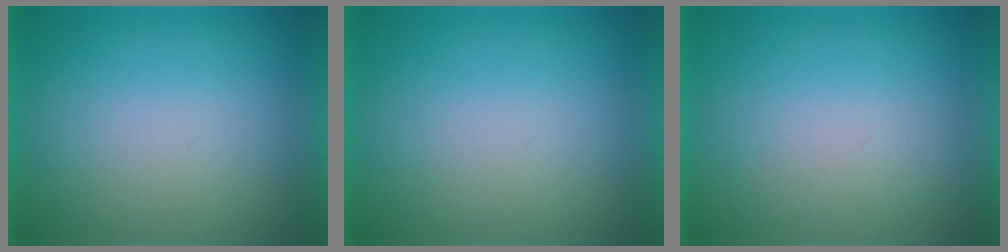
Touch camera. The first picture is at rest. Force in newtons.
{"total": 0.0}
{"total": 1.0}